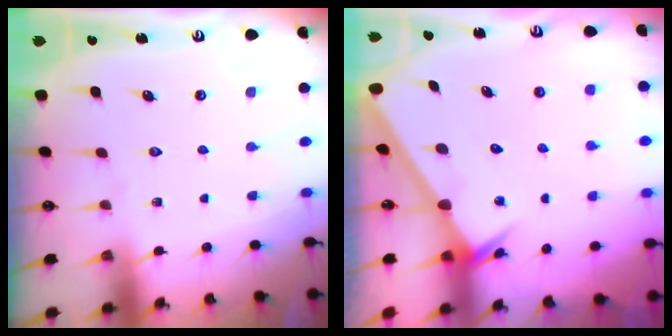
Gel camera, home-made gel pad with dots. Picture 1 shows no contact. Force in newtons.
{"total": 2.5, "press": 2.5, "slide": 0.0}